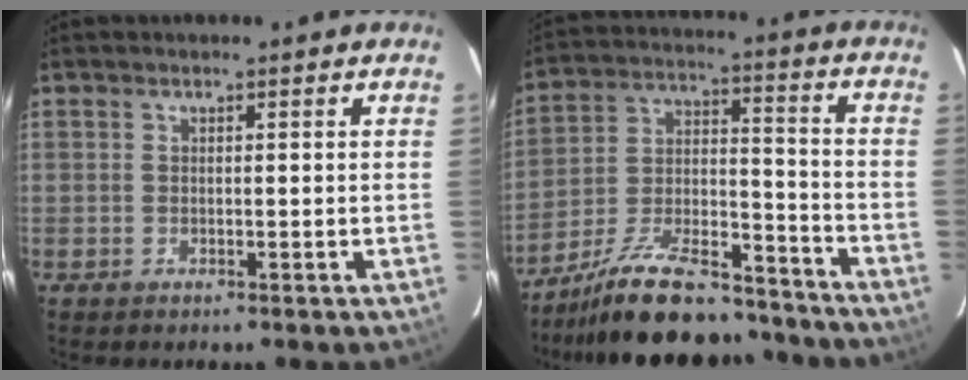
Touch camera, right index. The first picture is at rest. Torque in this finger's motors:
{"motor_torque": [1.07, -1.07, 0.39, 0.14]}